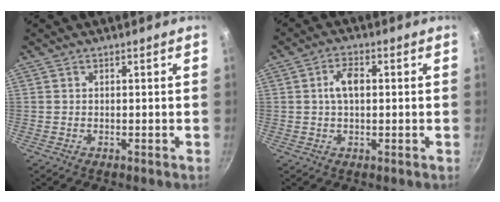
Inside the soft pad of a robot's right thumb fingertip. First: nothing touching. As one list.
[{"total": 4.8, "force": [0.6, 2.7, 3.9], "torque": [-0.063, 0.012, 0.006]}]